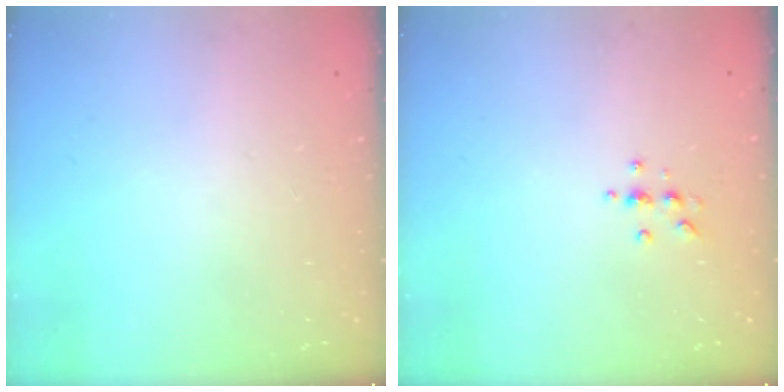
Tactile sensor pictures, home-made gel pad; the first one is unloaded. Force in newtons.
{"total": 4.6, "press": 4.6, "slide": 0.6}